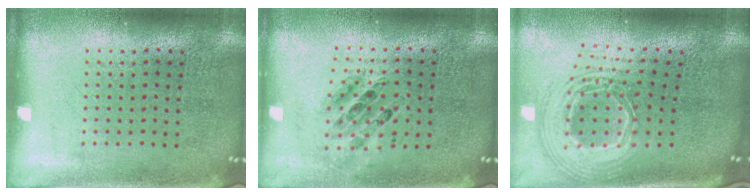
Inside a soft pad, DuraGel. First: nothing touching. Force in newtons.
{"total": 0.7, "press": 0.7, "slide": 0.2}
{"total": 2.8, "press": 1.9, "slide": 2.0}